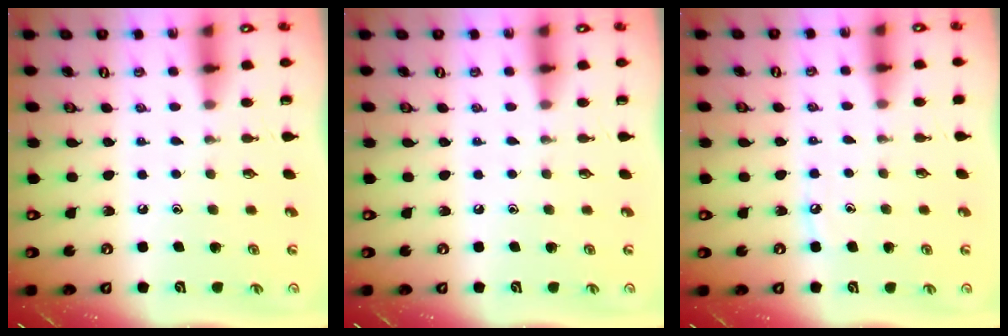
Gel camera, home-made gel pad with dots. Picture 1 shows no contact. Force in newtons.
{"total": 0.0}
{"total": 4.0, "press": 4.0, "slide": 0.5}